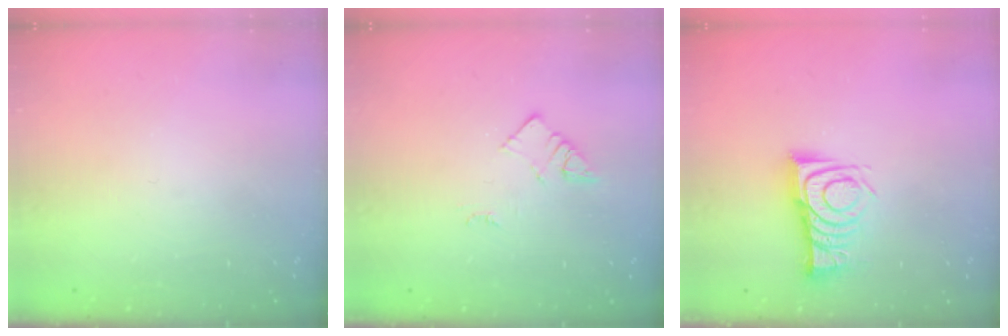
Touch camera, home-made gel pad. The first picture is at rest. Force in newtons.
{"total": 2.3, "press": 2.3, "slide": 0.3}
{"total": 9.9, "press": 9.9, "slide": 0.4}